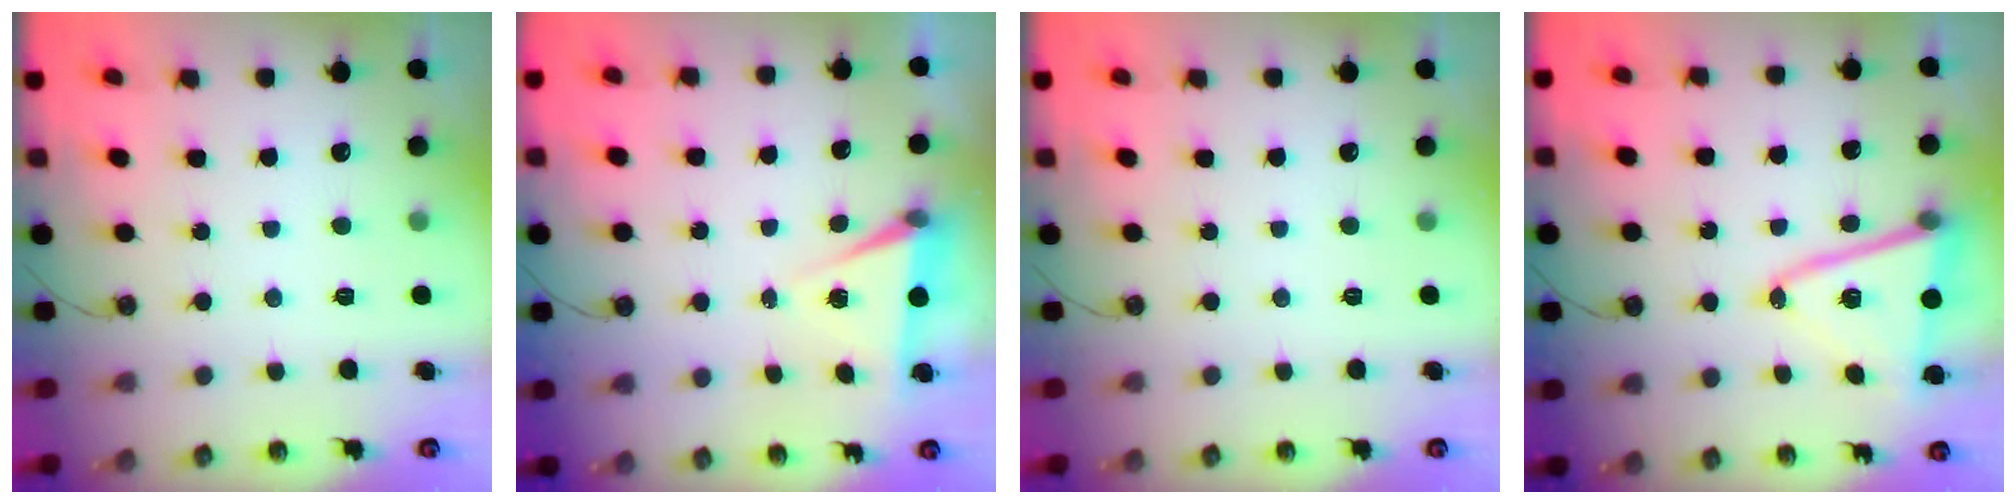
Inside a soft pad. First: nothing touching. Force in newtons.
{"total": 5.2, "press": 2.7, "slide": 4.5}
{"total": 0.0}
{"total": 13.8, "press": 13.6, "slide": 2.4}